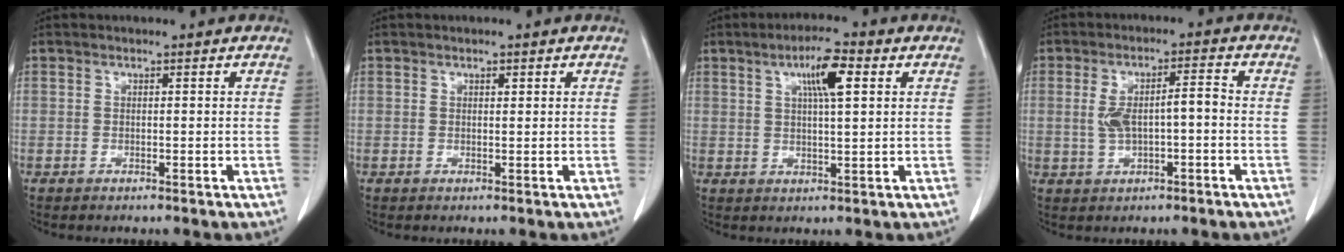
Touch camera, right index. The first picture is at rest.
{"total": 0.7, "force": [0.4, 0.3, 0.5], "torque": [-0.009, -0.002, 0.006]}
{"total": 6.6, "force": [2.6, 0.9, 6.0], "torque": [-0.105, 0.007, 0.043]}
{"total": 6.1, "force": [-0.1, 1.8, 5.8], "torque": [-0.113, 0.022, 0.005]}